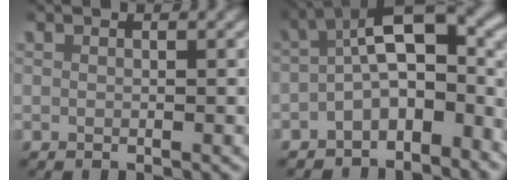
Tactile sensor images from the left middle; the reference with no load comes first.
{"total": 8.1, "force": [-0.5, 4.4, 6.8], "torque": [-0.088, 0.004, -0.017]}